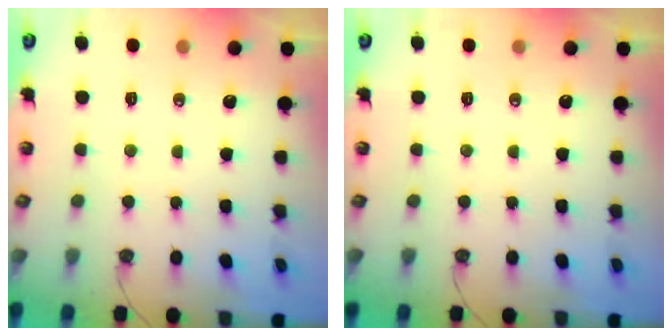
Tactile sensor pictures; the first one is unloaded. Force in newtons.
{"total": 0.0}